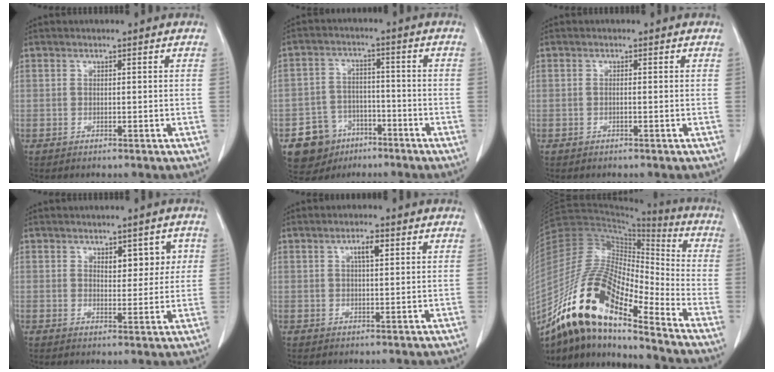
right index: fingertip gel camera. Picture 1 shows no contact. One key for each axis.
{"total": 7.9, "fx": -4.3, "fy": 6.4, "fz": 1.6, "tx": -0.032, "ty": 0.013, "tz": -0.061}
{"total": 0.0}
{"total": 4.6, "fx": 1.6, "fy": 2.5, "fz": 3.5, "tx": -0.037, "ty": 0.009, "tz": 0.027}
{"total": 2.7, "fx": 1.1, "fy": 0.6, "fz": 2.4, "tx": -0.044, "ty": 0.001, "tz": 0.018}
{"total": 20.7, "fx": -13.7, "fy": 4.6, "fz": 14.7, "tx": -0.300, "ty": 0.000, "tz": -0.249}